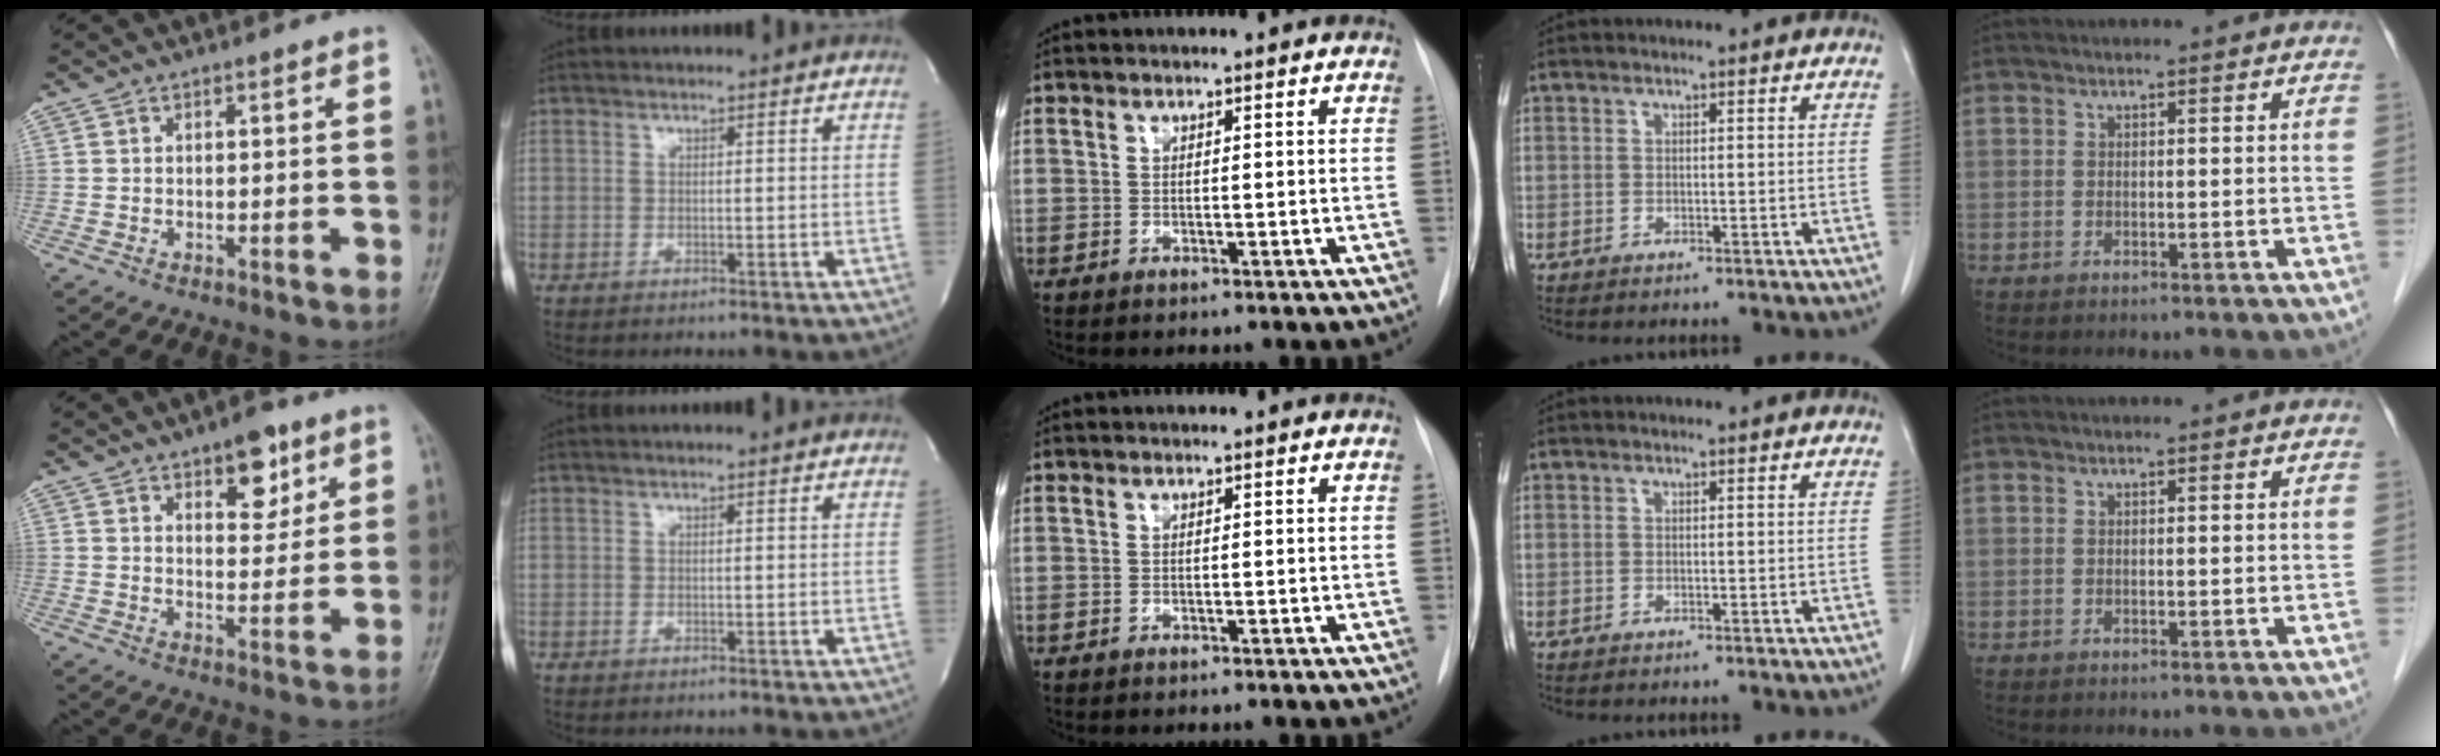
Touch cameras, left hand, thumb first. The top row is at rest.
{"thumb": {"total": 8.1, "force": [4.6, 4.0, 5.3], "torque": [-0.044, -0.024, 0.063]}}